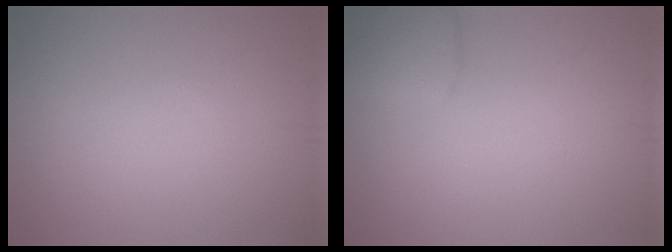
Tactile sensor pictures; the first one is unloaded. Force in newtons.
{"total": 2.6, "press": 2.6, "slide": 0.1}